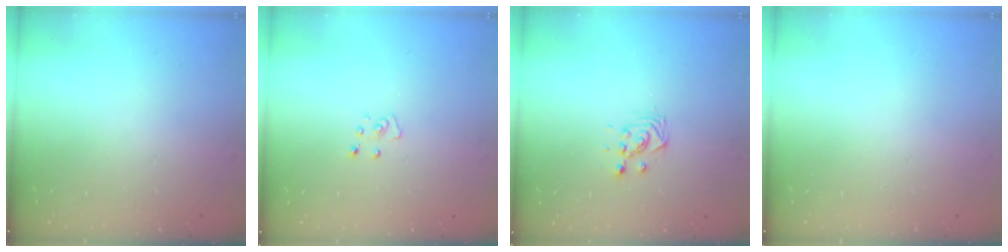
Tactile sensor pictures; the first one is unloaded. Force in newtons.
{"total": 2.8, "press": 2.8, "slide": 0.2}
{"total": 3.7, "press": 3.7, "slide": 0.2}
{"total": 0.0}